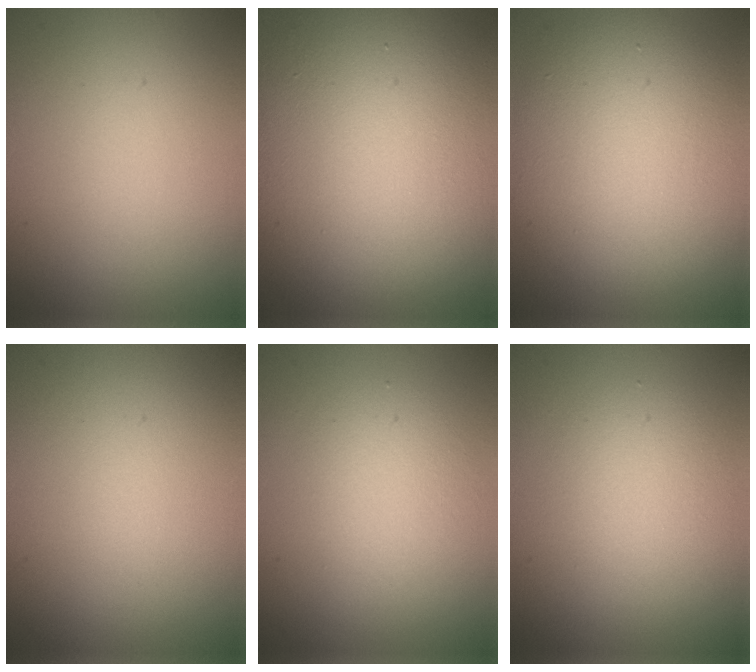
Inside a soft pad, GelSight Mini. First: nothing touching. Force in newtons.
{"total": 14.9, "press": 14.8, "slide": 0.7}
{"total": 9.5, "press": 9.5, "slide": 0.6}
{"total": 0.0}
{"total": 2.9, "press": 2.8, "slide": 0.2}
{"total": 3.2, "press": 3.2, "slide": 0.1}